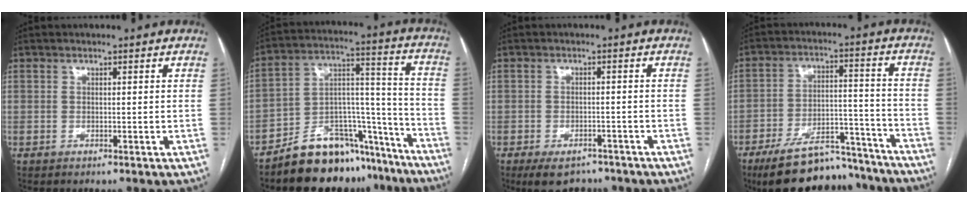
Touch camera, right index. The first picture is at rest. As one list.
[{"total": 17.4, "force": [-14.2, 7.3, 6.8], "torque": [-0.080, 0.067, -0.225]}, {"total": 6.3, "force": [-5.0, 2.9, 2.6], "torque": [-0.040, -0.002, -0.073]}, {"total": 18.1, "force": [-15.7, 5.6, 7.1], "torque": [-0.098, 0.029, -0.238]}]